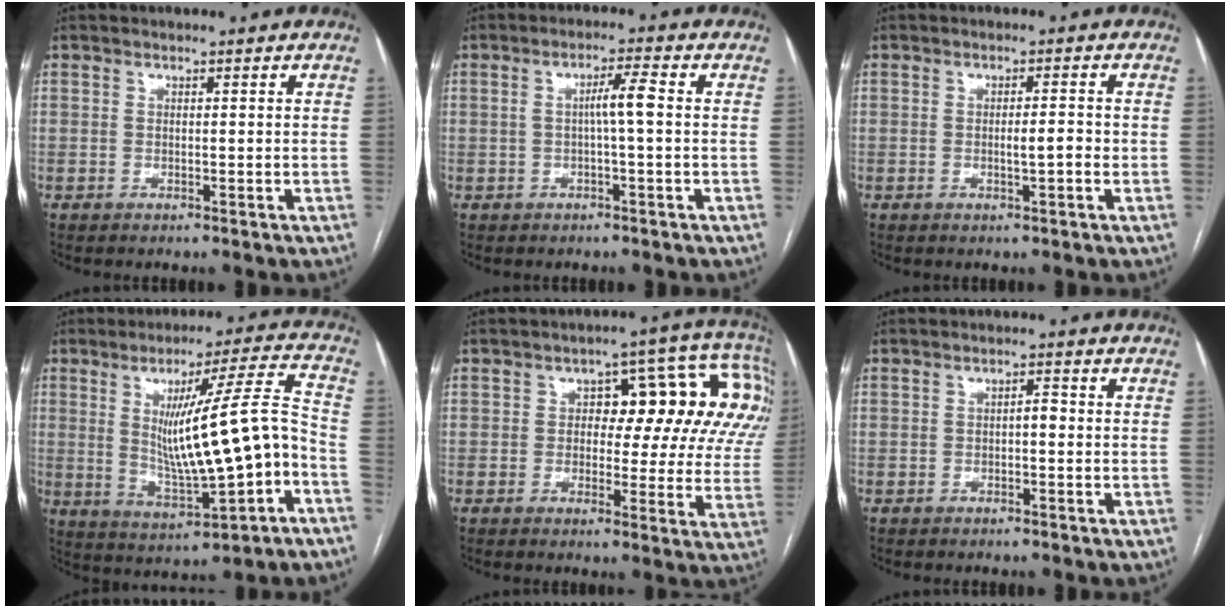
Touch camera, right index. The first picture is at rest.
{"total": 3.8, "force": [0.0, 0.0, 3.8], "torque": [-0.069, 0.008, 0.001]}
{"total": 2.7, "force": [-0.5, 0.3, 2.6], "torque": [-0.045, -0.001, -0.007]}
{"total": 16.0, "force": [-1.9, 1.2, 15.8], "torque": [-0.253, 0.004, -0.019]}
{"total": 16.7, "force": [4.3, 7.8, 14.1], "torque": [-0.166, 0.043, 0.045]}
{"total": 1.4, "force": [-0.2, 0.5, 1.3], "torque": [-0.017, 0.005, -0.007]}